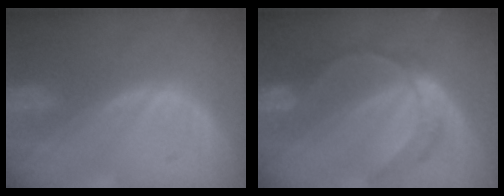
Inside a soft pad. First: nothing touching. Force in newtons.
{"total": 7.8, "press": 6.5, "slide": 4.2}